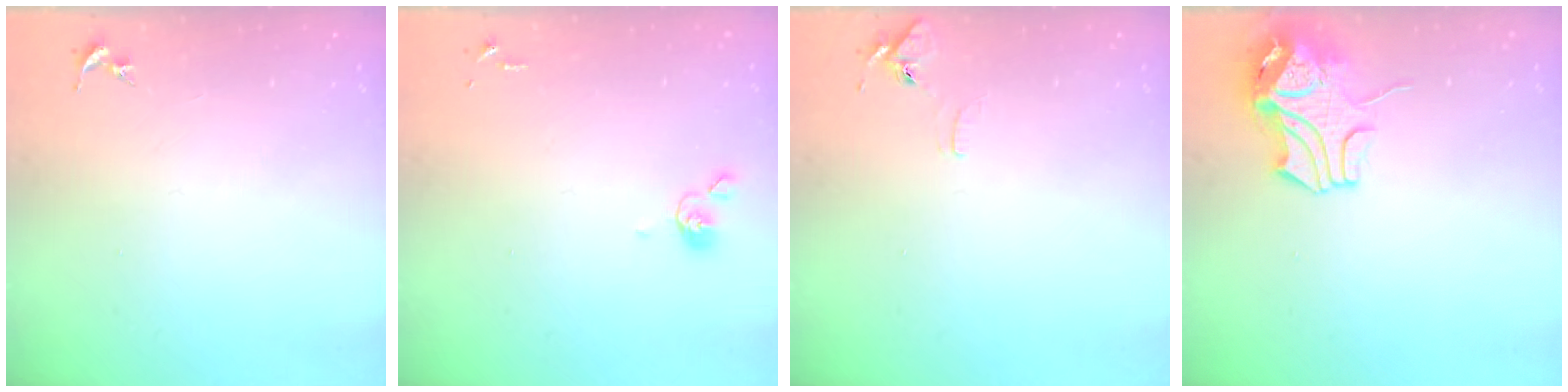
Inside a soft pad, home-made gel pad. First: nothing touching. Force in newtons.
{"total": 4.6, "press": 4.5, "slide": 0.5}
{"total": 6.2, "press": 6.1, "slide": 0.6}
{"total": 10.5, "press": 10.3, "slide": 1.7}